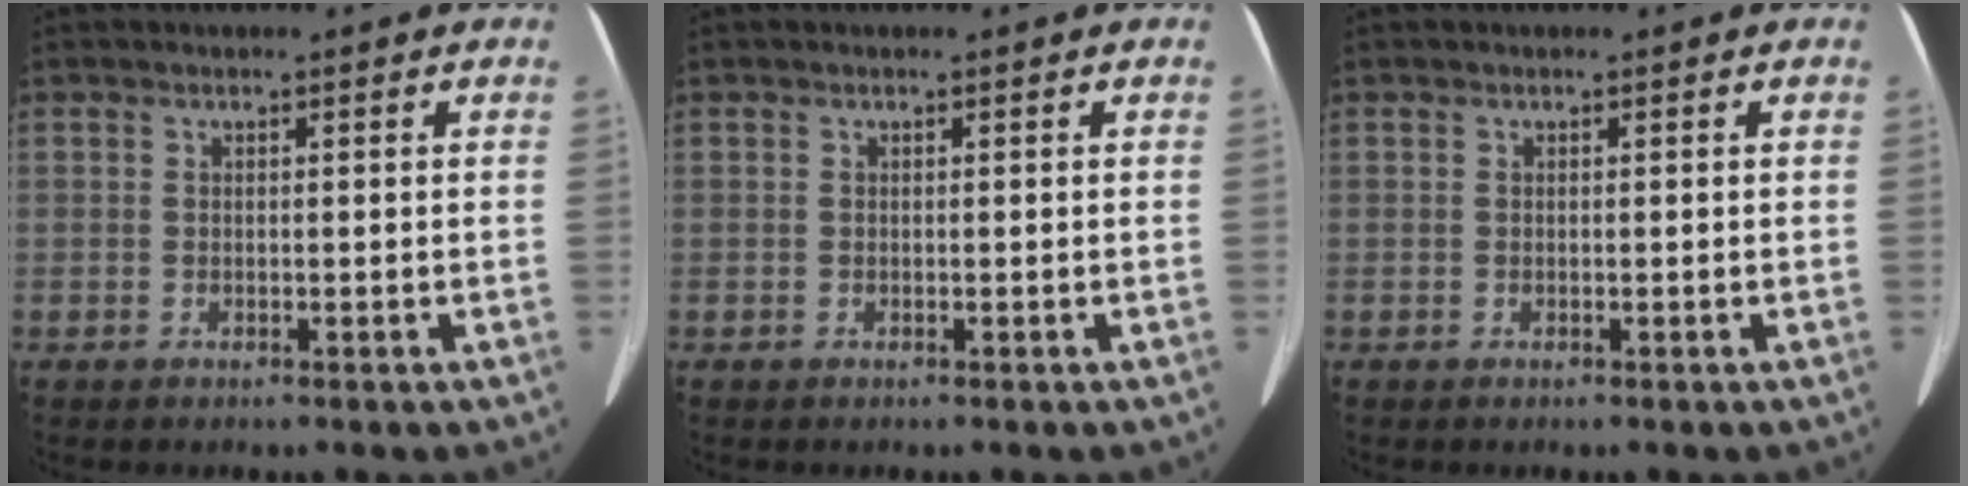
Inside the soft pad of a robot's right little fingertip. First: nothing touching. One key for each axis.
{"total": 0.0}
{"total": 0.0}